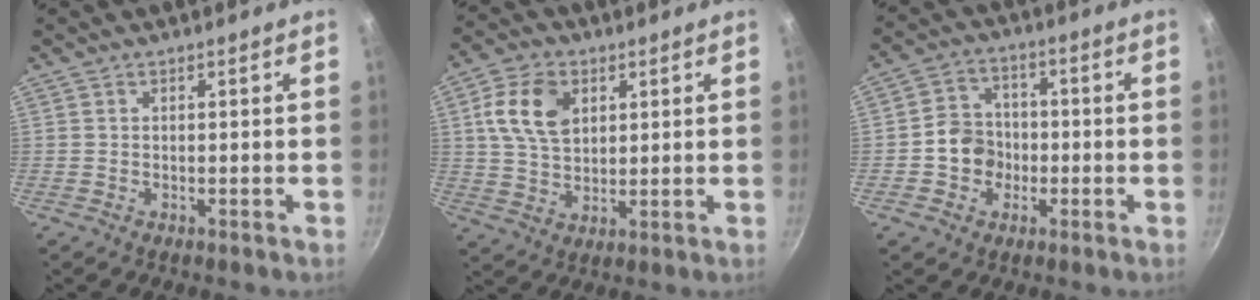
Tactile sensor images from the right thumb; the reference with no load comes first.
{"total": 10.4, "force": [3.3, 7.1, 6.9], "torque": [-0.113, 0.001, 0.059]}
{"total": 7.5, "force": [-1.6, 6.6, 3.1], "torque": [-0.020, 0.023, -0.039]}